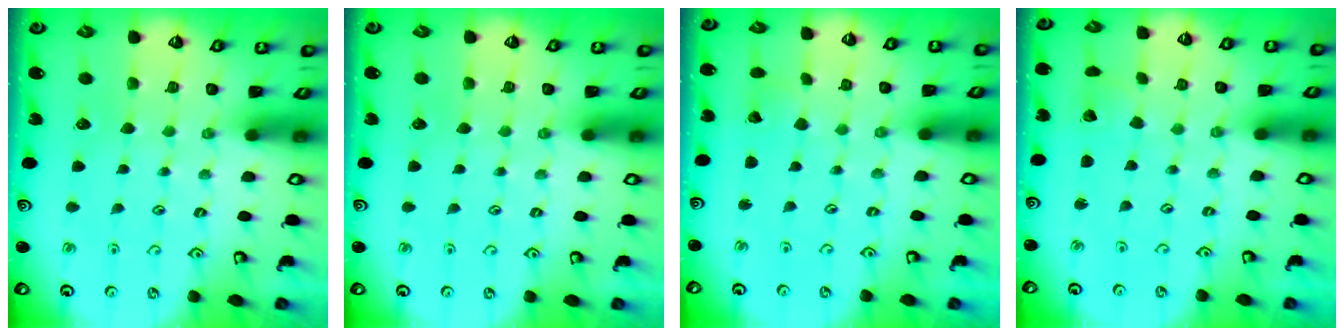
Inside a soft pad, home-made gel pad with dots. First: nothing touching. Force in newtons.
{"total": 0.0}
{"total": 1.4, "press": 1.4, "slide": 0.1}
{"total": 2.0, "press": 2.0, "slide": 0.1}